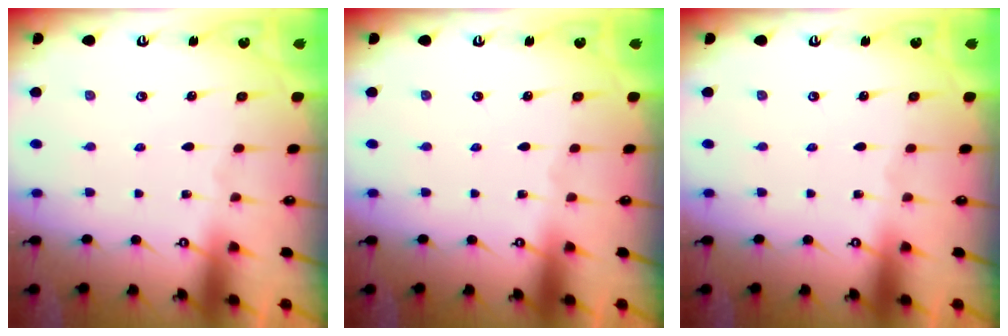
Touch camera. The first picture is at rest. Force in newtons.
{"total": 0.0}
{"total": 0.0}